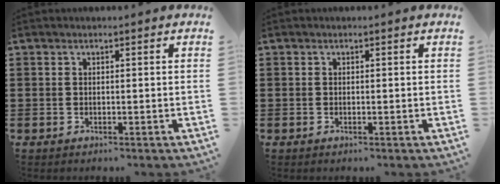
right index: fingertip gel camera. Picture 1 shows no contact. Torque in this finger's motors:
{"motor_torque": [0.76, 0.55, 0.01, 0.00]}